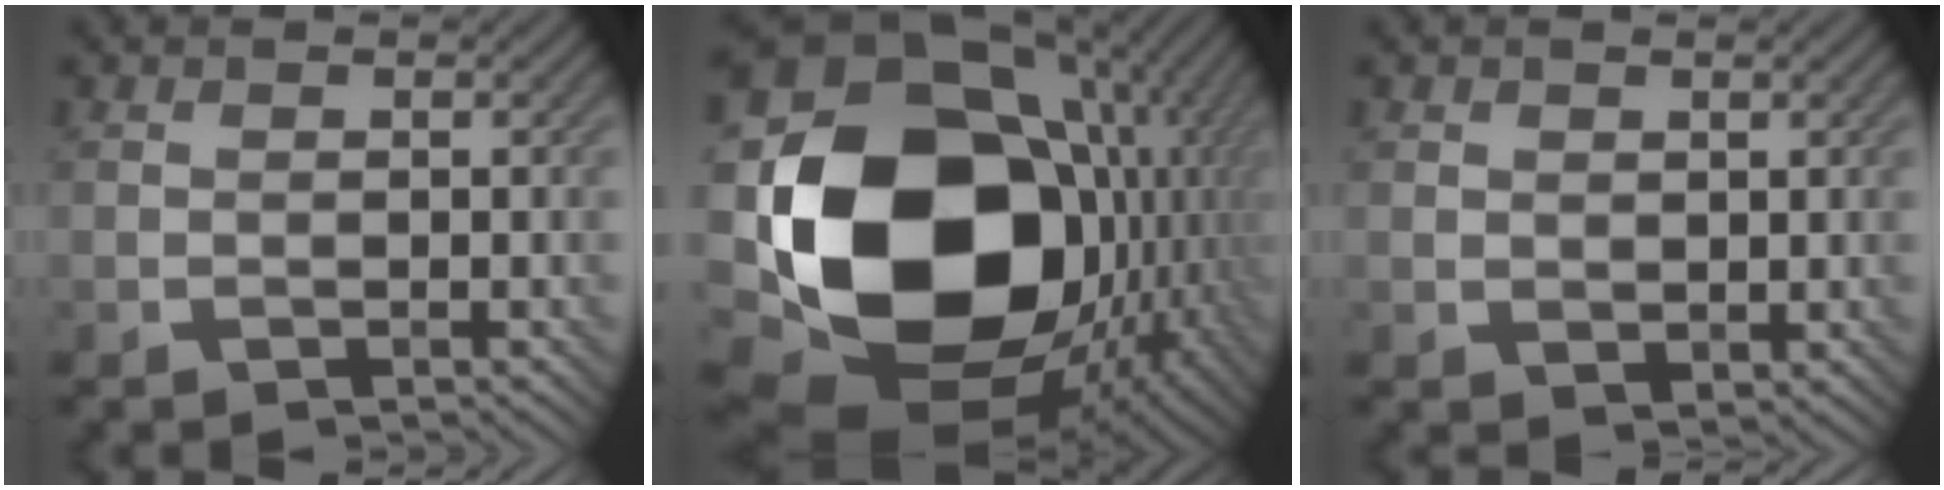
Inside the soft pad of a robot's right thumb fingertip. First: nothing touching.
{"total": 22.7, "force": [-1.5, 17.4, 14.5], "torque": [-0.328, -0.043, 0.019]}
{"total": 1.5, "force": [0.9, 1.1, 0.5], "torque": [-0.015, -0.006, 0.020]}